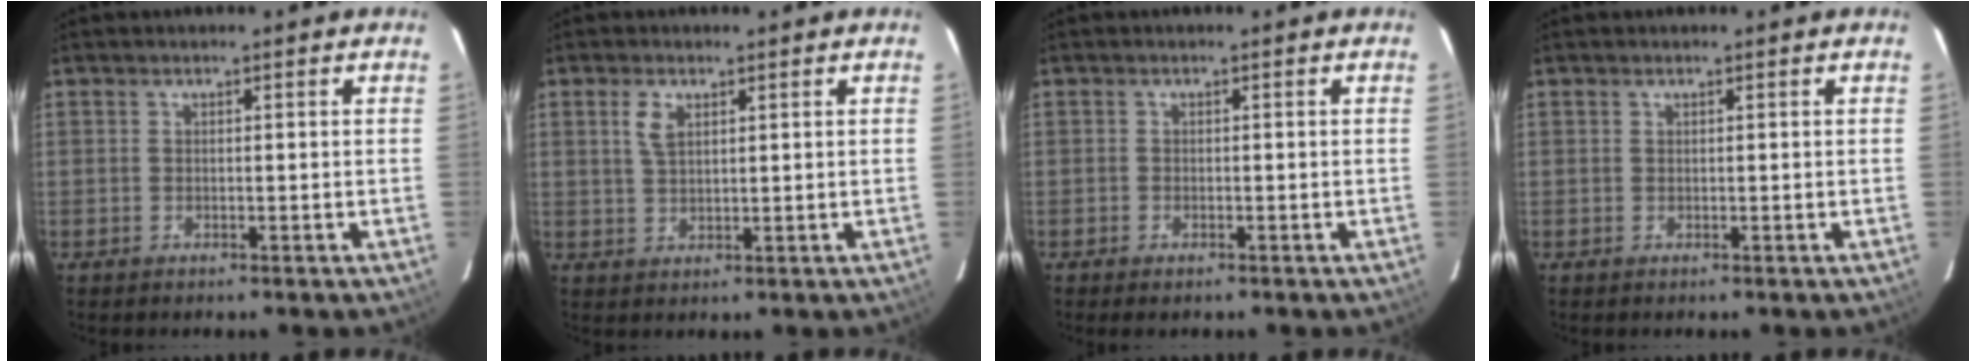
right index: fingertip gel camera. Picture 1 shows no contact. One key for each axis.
{"total": 3.4, "fx": 1.5, "fy": 1.8, "fz": 2.5, "tx": -0.048, "ty": 0.004, "tz": 0.030}
{"total": 1.0, "fx": -0.7, "fy": 0.4, "fz": 0.5, "tx": -0.009, "ty": -0.003, "tz": -0.015}
{"total": 0.0}